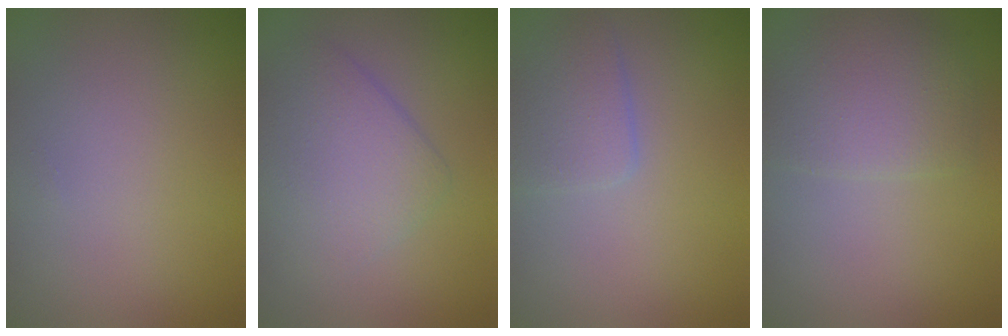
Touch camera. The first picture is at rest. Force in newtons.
{"total": 4.1, "press": 4.1, "slide": 0.1}
{"total": 2.5, "press": 2.5, "slide": 0.1}
{"total": 3.6, "press": 3.6, "slide": 0.1}